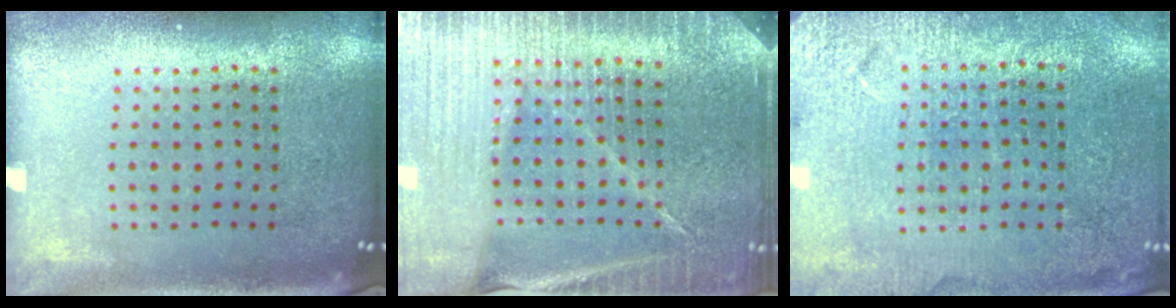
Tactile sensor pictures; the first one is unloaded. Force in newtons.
{"total": 4.6, "press": 4.2, "slide": 1.8}
{"total": 2.9, "press": 2.9, "slide": 0.3}